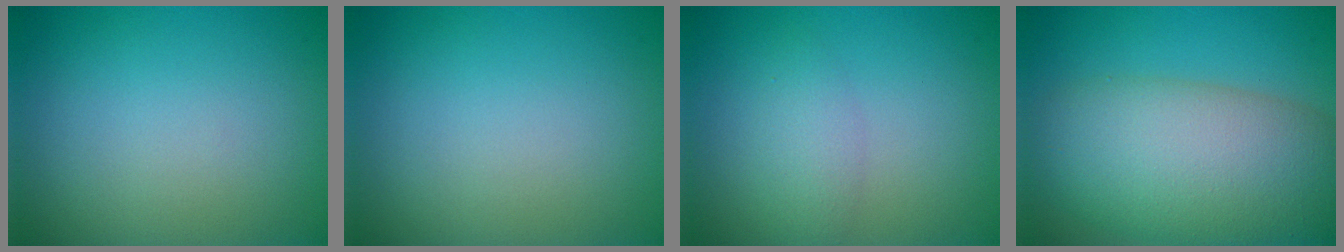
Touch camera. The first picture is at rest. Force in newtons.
{"total": 0.0}
{"total": 2.0, "press": 2.0, "slide": 0.1}
{"total": 11.7, "press": 11.7, "slide": 0.3}